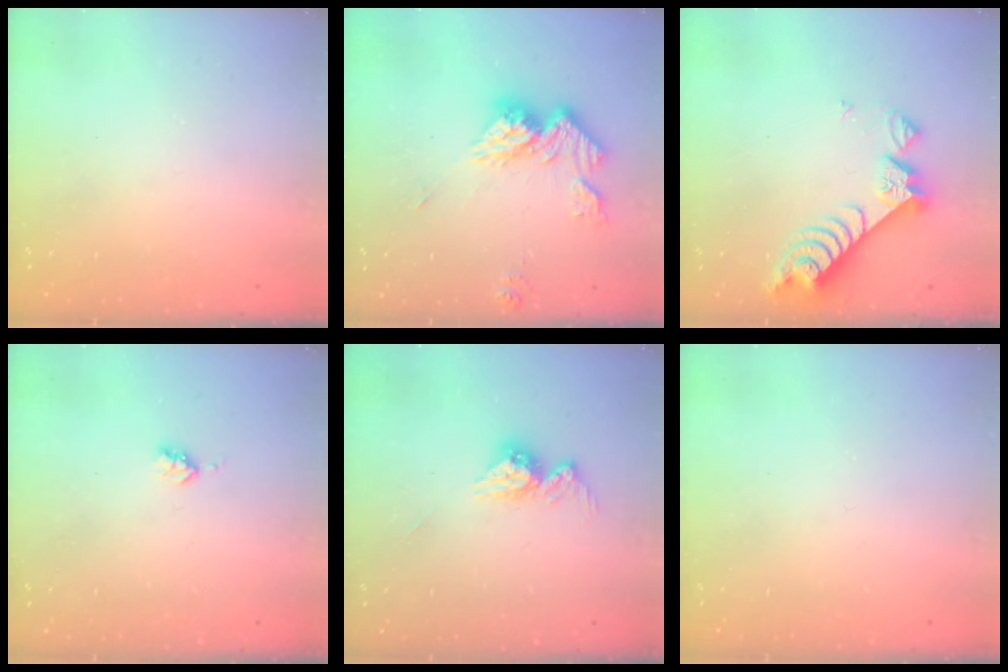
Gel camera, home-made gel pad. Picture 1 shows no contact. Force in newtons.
{"total": 14.8, "press": 14.7, "slide": 1.6}
{"total": 8.5, "press": 8.4, "slide": 0.8}
{"total": 2.9, "press": 2.9, "slide": 0.5}
{"total": 9.4, "press": 9.4, "slide": 0.8}
{"total": 0.0}